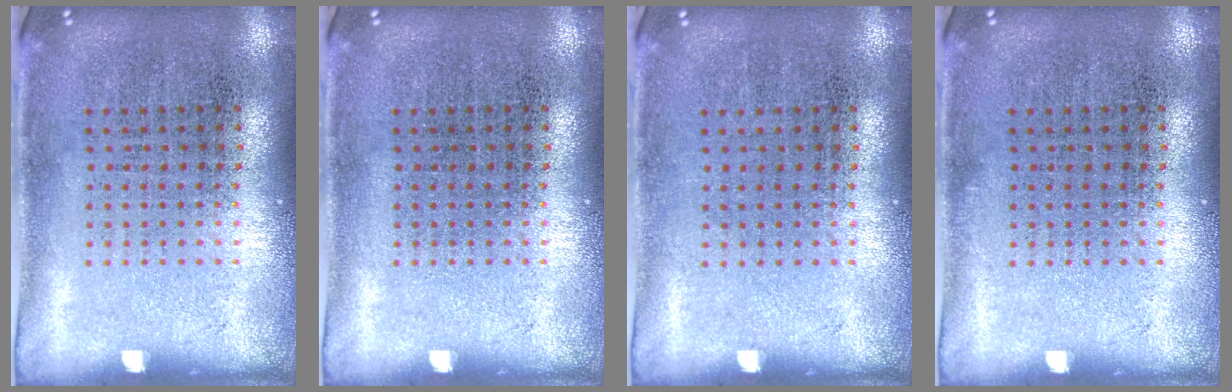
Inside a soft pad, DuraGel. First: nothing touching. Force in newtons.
{"total": 0.0}
{"total": 0.0}
{"total": 0.0}